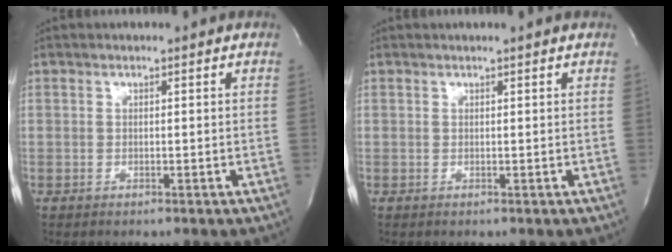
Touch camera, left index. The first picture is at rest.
{"total": 1.0, "force": [0.9, -0.2, 0.4], "torque": [-0.008, 0.002, 0.013]}